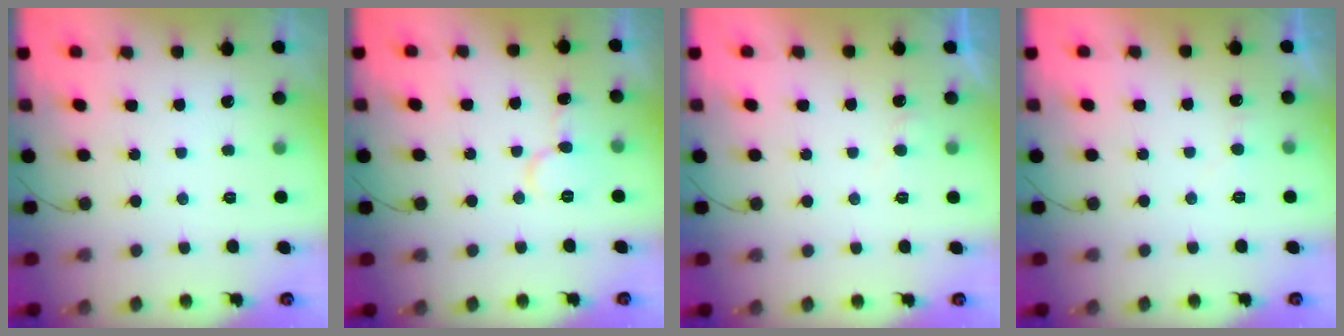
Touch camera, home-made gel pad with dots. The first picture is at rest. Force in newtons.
{"total": 7.6, "press": 7.6, "slide": 0.8}
{"total": 3.3, "press": 3.3, "slide": 0.4}
{"total": 3.9, "press": 3.8, "slide": 0.5}